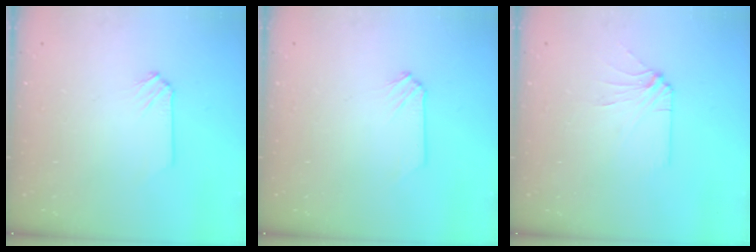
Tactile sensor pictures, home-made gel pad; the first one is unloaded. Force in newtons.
{"total": 0.0}
{"total": 4.1, "press": 4.1, "slide": 0.6}